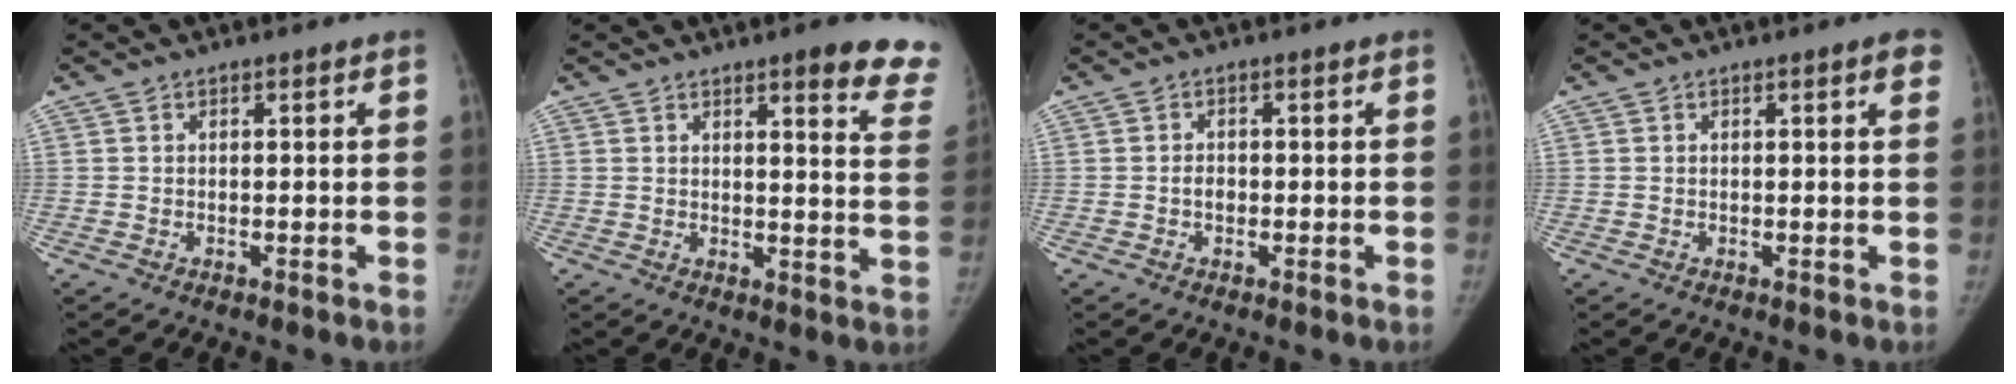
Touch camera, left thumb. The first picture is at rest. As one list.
[{"total": 12.7, "force": [9.5, 2.5, 8.1], "torque": [-0.058, -0.050, 0.095]}, {"total": 1.6, "force": [-0.4, 1.2, 1.0], "torque": [-0.011, 0.005, -0.009]}, {"total": 2.3, "force": [1.2, 0.4, 2.0], "torque": [-0.018, 0.000, 0.011]}]